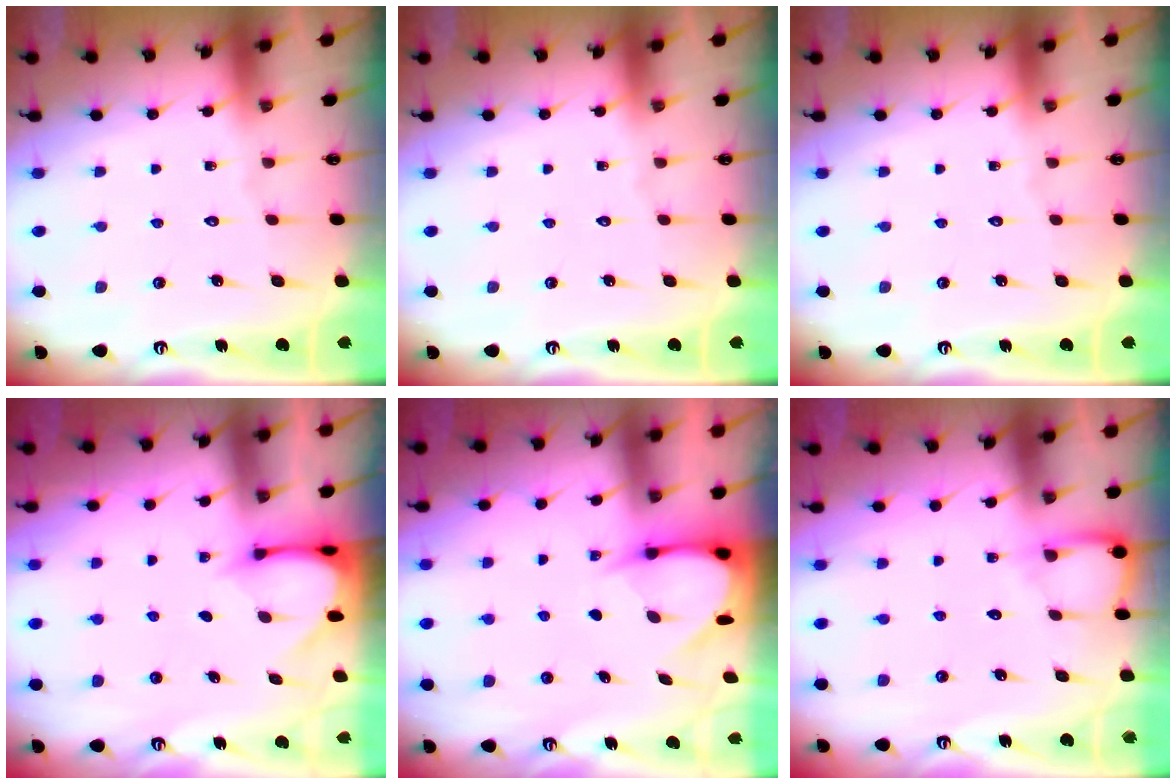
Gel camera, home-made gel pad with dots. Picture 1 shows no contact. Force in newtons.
{"total": 0.0}
{"total": 0.0}
{"total": 3.2, "press": 3.1, "slide": 0.4}
{"total": 5.1, "press": 5.1, "slide": 0.7}
{"total": 5.0, "press": 5.0, "slide": 0.7}